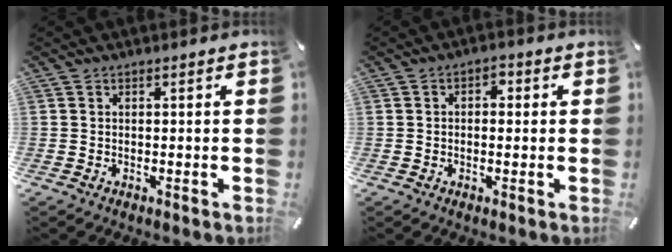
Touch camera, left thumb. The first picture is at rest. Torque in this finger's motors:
{"motor_torque": [-0.04, -0.21, 0.09, 0.17, -0.01]}